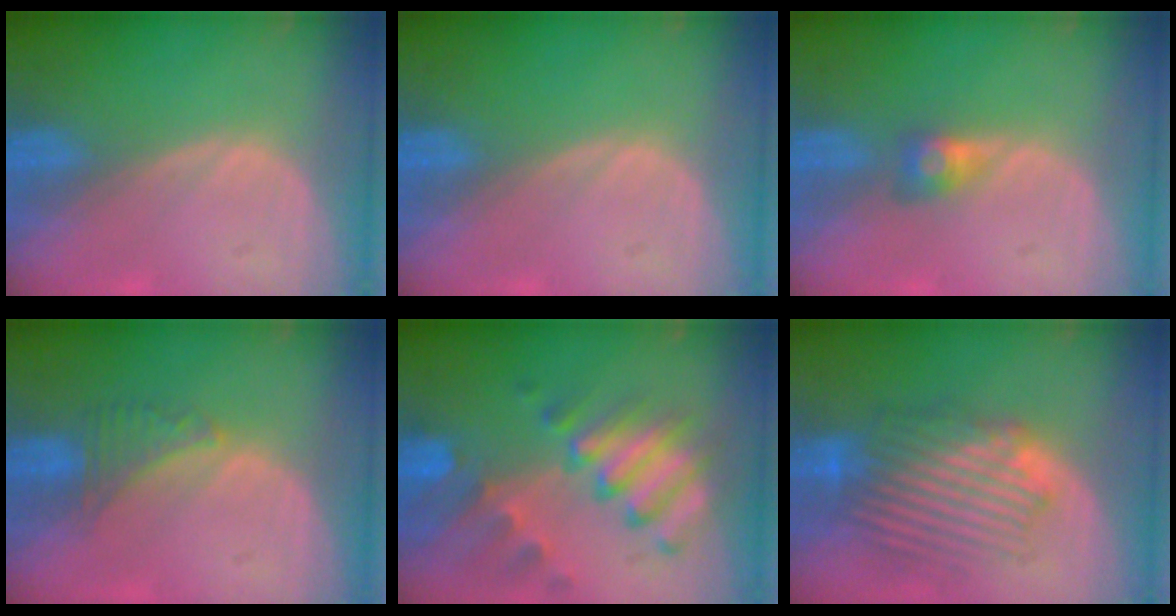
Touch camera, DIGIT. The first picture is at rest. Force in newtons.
{"total": 0.0}
{"total": 2.8, "press": 2.4, "slide": 1.5}
{"total": 3.3, "press": 3.2, "slide": 0.7}
{"total": 10.4, "press": 9.0, "slide": 5.3}
{"total": 8.8, "press": 8.5, "slide": 2.2}